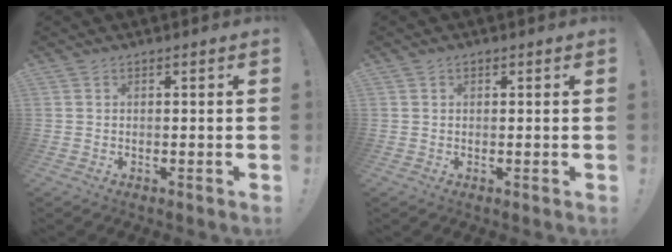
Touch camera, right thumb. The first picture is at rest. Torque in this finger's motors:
{"motor_torque": [-0.06, -0.05, -0.10, 0.38, 0.06]}